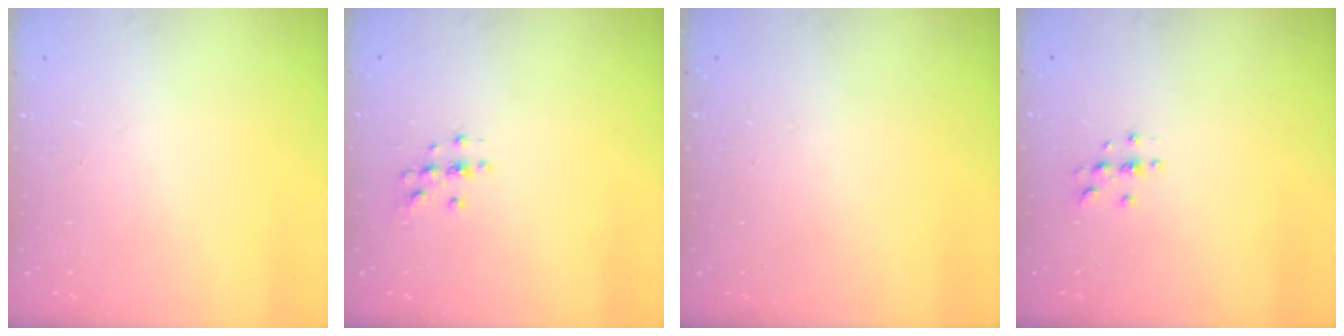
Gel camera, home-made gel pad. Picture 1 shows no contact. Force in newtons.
{"total": 2.0, "press": 2.0, "slide": 0.2}
{"total": 0.0}
{"total": 3.0, "press": 3.0, "slide": 0.3}